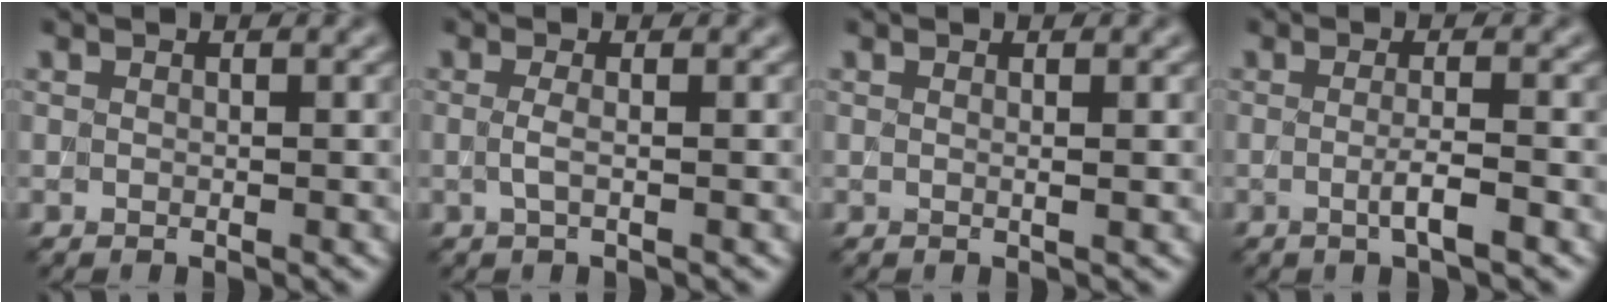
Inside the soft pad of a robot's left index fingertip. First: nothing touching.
{"total": 1.2, "force": [0.0, 0.4, 1.2], "torque": [-0.025, -0.002, -0.005]}
{"total": 0.9, "force": [0.1, 0.3, 0.9], "torque": [-0.008, 0.002, -0.003]}
{"total": 2.2, "force": [-0.5, 0.3, 2.1], "torque": [-0.038, -0.001, -0.013]}